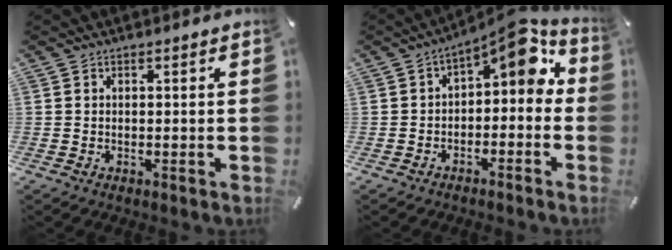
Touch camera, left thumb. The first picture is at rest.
{"total": 7.0, "force": [3.7, 3.0, 5.1], "torque": [-0.063, -0.041, 0.053]}